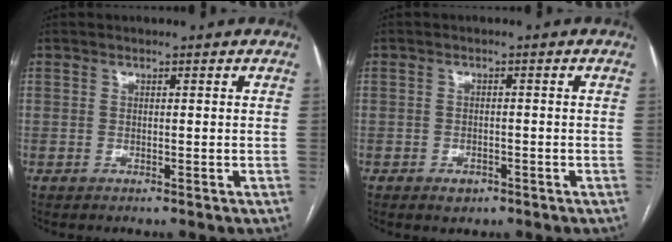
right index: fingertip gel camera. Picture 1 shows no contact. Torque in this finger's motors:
{"motor_torque": [0.34, -0.60, 0.09, 0.00]}